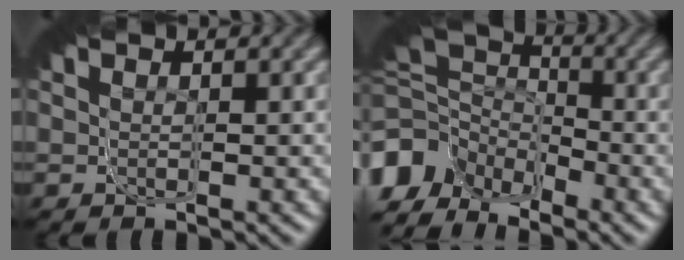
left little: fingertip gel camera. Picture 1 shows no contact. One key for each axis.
{"total": 7.2, "fx": -3.9, "fy": 4.4, "fz": 4.1, "tx": -0.044, "ty": 0.008, "tz": -0.077}